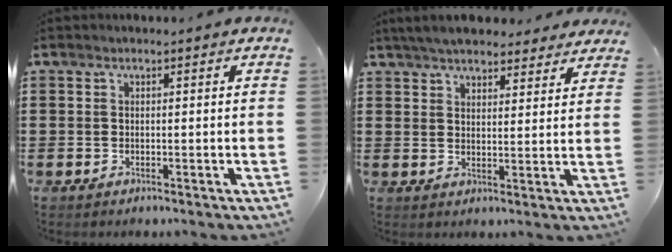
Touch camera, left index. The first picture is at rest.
{"total": 5.2, "force": [4.9, 0.9, 1.4], "torque": [-0.041, -0.010, 0.091]}